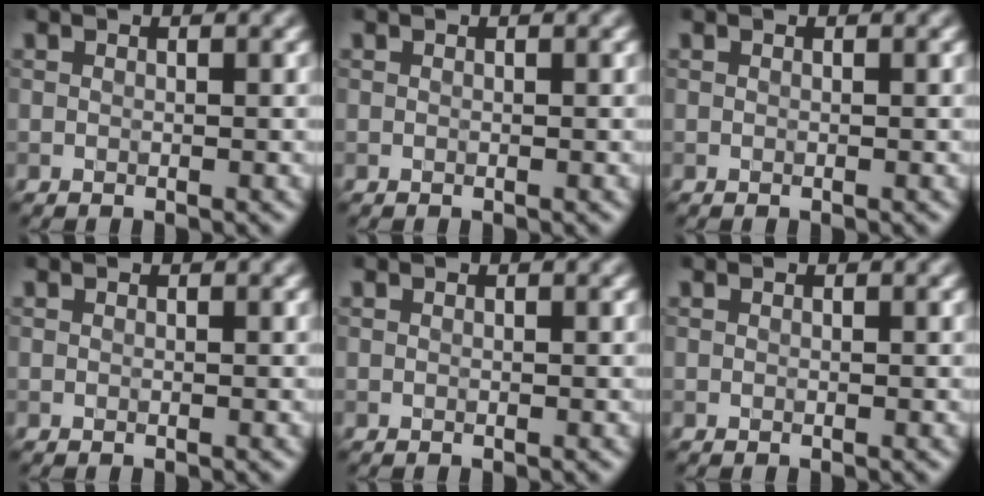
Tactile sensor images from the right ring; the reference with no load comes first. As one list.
[{"total": 0.0}, {"total": 0.0}, {"total": 0.0}, {"total": 0.0}, {"total": 0.0}]